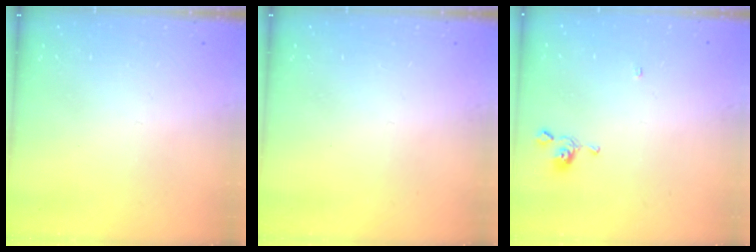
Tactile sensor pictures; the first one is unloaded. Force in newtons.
{"total": 0.0}
{"total": 2.2, "press": 2.2, "slide": 0.3}